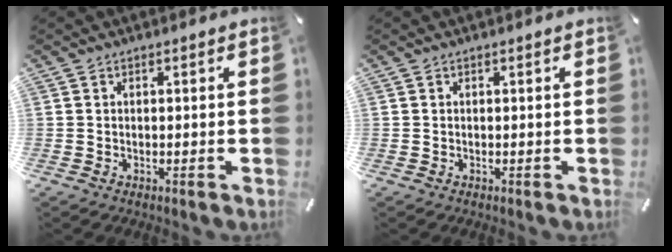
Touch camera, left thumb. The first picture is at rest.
{"total": 0.0}